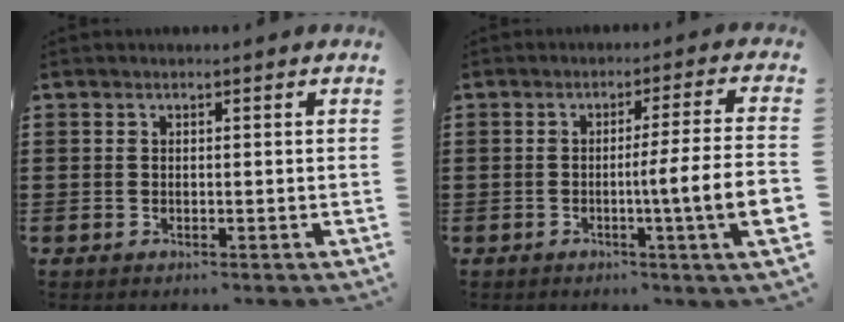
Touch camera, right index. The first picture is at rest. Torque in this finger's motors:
{"motor_torque": [1.60, -0.49, 0.62, 0.16]}